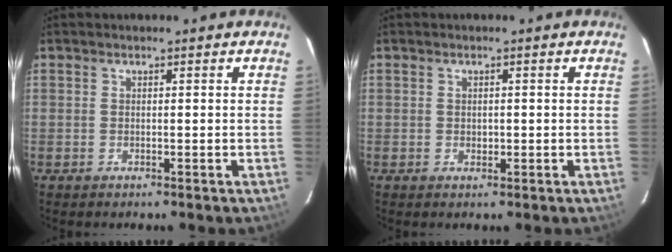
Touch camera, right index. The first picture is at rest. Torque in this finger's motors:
{"motor_torque": [-0.10, 0.02, -0.02, 0.00]}